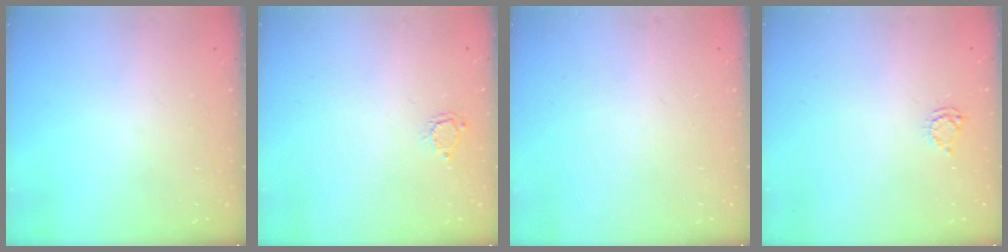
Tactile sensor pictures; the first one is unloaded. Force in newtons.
{"total": 3.4, "press": 3.4, "slide": 0.3}
{"total": 0.0}
{"total": 3.4, "press": 3.3, "slide": 0.5}